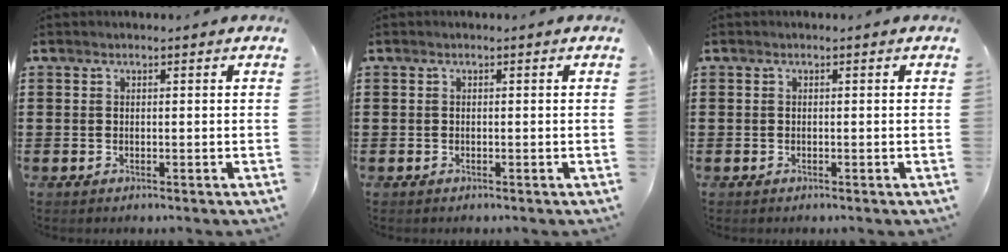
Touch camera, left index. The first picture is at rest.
{"total": 0.0}
{"total": 0.0}